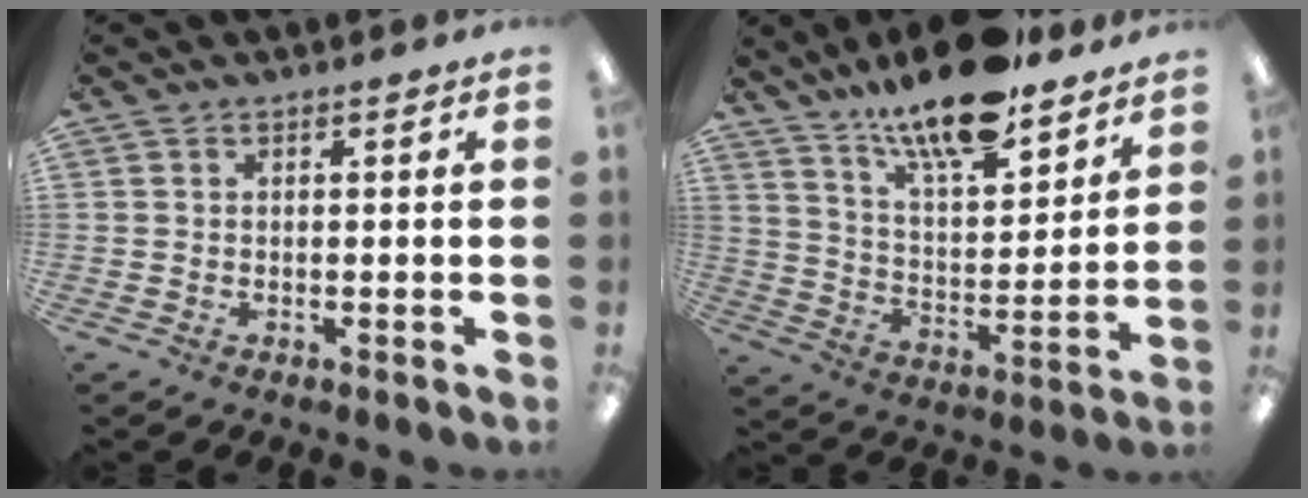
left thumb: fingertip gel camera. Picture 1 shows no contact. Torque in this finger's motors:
{"motor_torque": [1.14, 0.90, 1.47, -1.30, 0.23]}